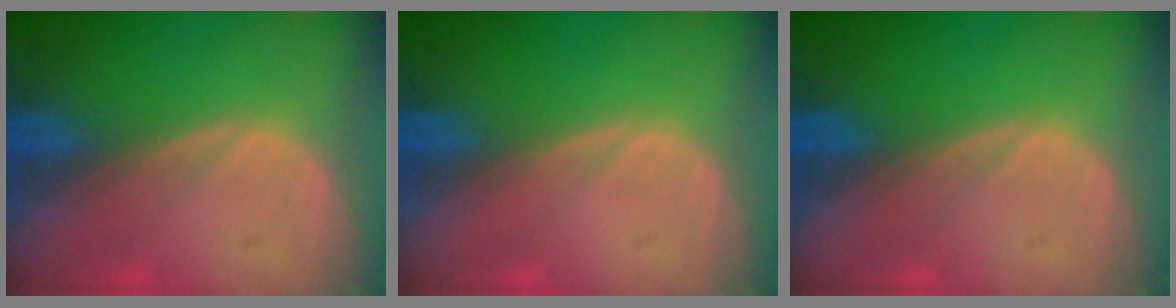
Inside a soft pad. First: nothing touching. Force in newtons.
{"total": 0.0}
{"total": 0.0}